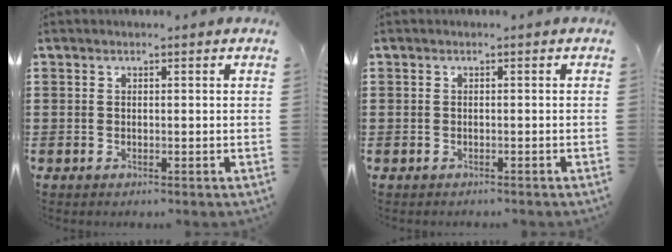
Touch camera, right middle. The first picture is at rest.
{"total": 0.6, "force": [-0.4, 0.4, -0.1], "torque": [0.002, 0.004, -0.011]}